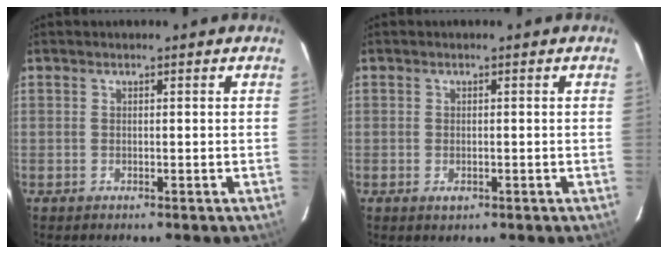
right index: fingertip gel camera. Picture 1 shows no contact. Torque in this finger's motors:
{"motor_torque": [0.06, -0.05, 0.05, 0.01]}